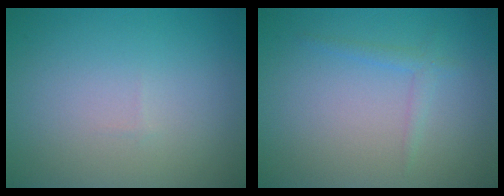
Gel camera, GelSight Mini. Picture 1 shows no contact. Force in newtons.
{"total": 1.2, "press": 1.2, "slide": 0.1}